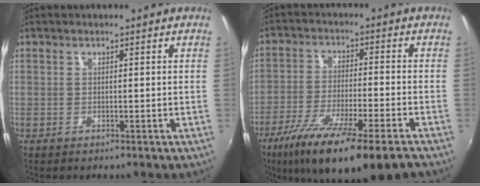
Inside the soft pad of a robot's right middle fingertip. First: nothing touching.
{"total": 16.3, "force": [-11.6, 1.5, 11.4], "torque": [-0.219, -0.055, -0.196]}